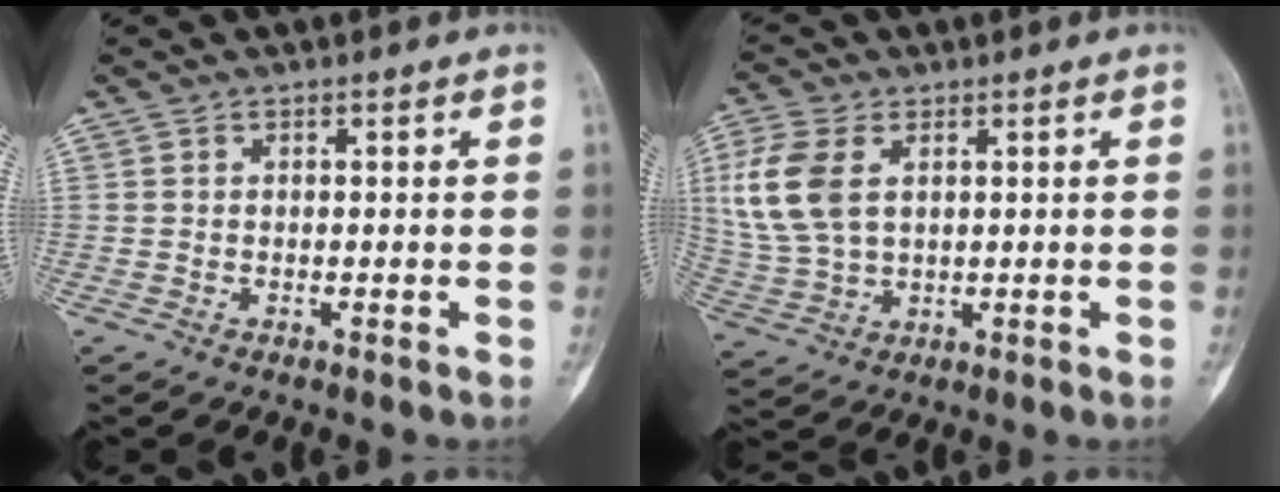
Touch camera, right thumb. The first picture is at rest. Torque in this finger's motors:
{"motor_torque": [0.51, 1.02, 0.95, 0.04, -0.04]}